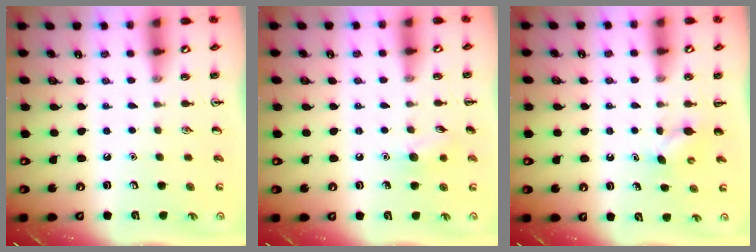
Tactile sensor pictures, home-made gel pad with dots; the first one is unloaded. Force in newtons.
{"total": 7.5, "press": 7.3, "slide": 1.6}
{"total": 3.3, "press": 3.2, "slide": 0.9}